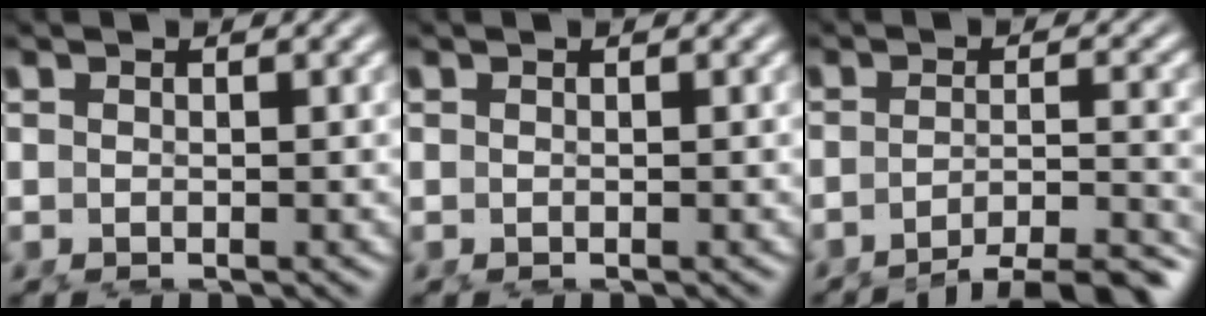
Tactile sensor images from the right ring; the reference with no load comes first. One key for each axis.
{"total": 0.0}
{"total": 9.0, "fx": -7.8, "fy": 2.2, "fz": 4.0, "tx": -0.041, "ty": -0.023, "tz": -0.113}